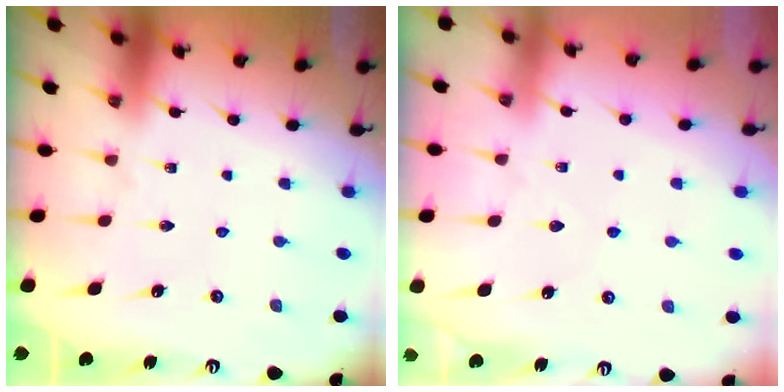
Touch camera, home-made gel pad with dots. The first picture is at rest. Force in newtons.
{"total": 2.5, "press": 2.4, "slide": 0.5}